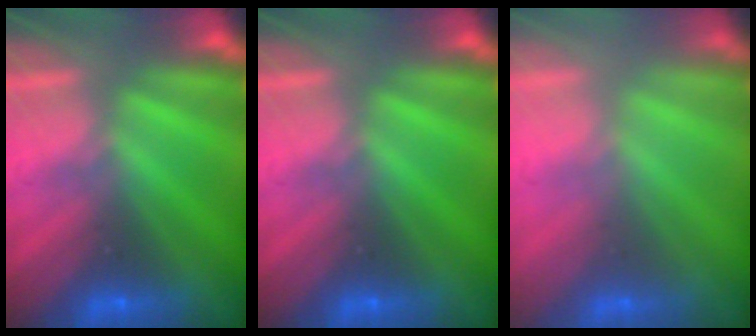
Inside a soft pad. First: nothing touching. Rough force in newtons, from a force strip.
{"total": 0.0}
{"total": 2.0}